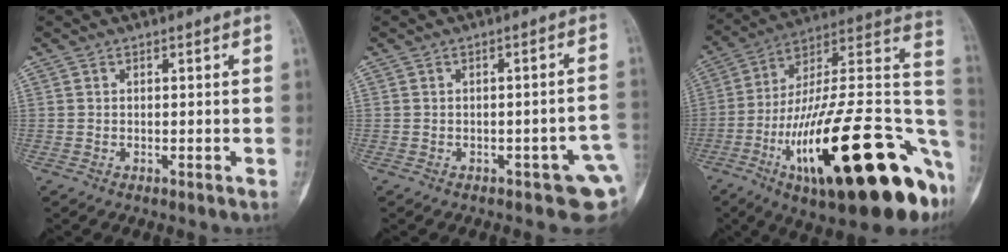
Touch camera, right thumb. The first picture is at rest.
{"total": 7.0, "force": [-2.0, 3.3, 5.8], "torque": [-0.048, 0.023, -0.020]}
{"total": 37.5, "force": [-13.3, 11.1, 33.3], "torque": [-0.424, 0.044, -0.212]}